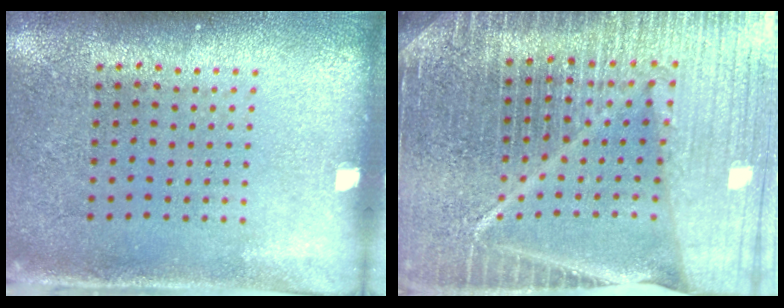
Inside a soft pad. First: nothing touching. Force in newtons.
{"total": 6.7, "press": 5.7, "slide": 3.4}